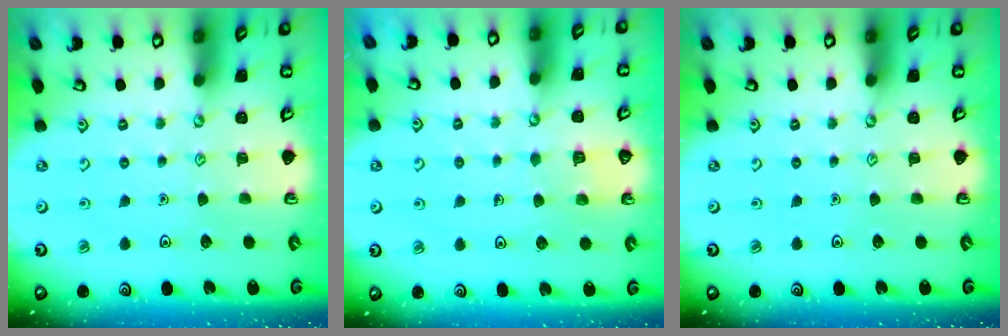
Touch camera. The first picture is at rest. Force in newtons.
{"total": 2.9, "press": 2.9, "slide": 0.2}
{"total": 0.0}